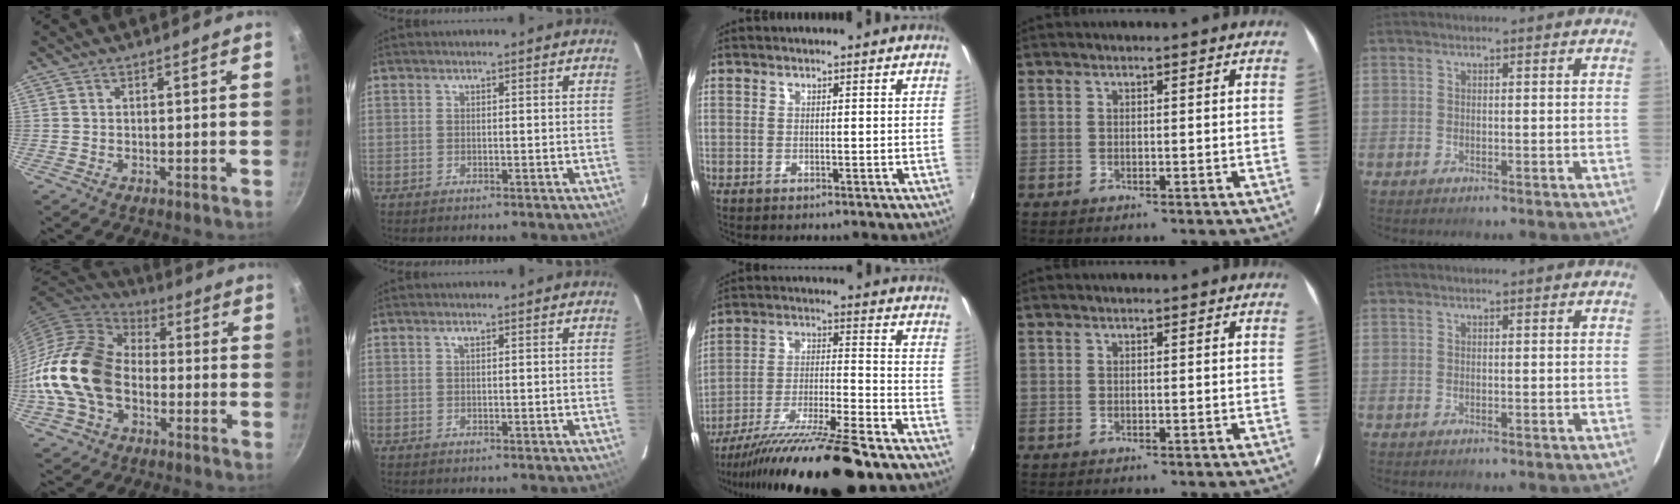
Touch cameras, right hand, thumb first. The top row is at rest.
{"thumb": {"total": 18.6, "force": [-3.5, 13.3, 12.5], "torque": [-0.214, 0.042, -0.081]}, "index": {"total": 0.5, "force": [0.3, 0.2, 0.4], "torque": [-0.008, 0.004, 0.004]}, "middle": {"total": 19.7, "force": [-15.5, 0.9, 12.1], "torque": [-0.225, -0.042, -0.259]}}